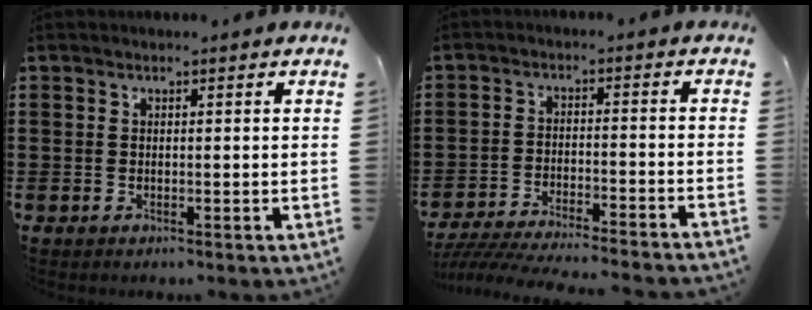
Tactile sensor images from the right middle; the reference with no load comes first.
{"total": 5.2, "force": [-5.0, -0.1, 1.4], "torque": [-0.035, -0.011, -0.102]}